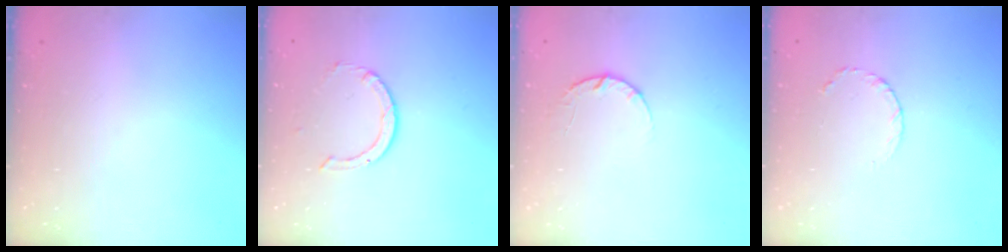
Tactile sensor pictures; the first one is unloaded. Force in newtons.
{"total": 1.7, "press": 1.7, "slide": 0.1}
{"total": 3.2, "press": 3.1, "slide": 0.5}
{"total": 3.5, "press": 3.5, "slide": 0.4}